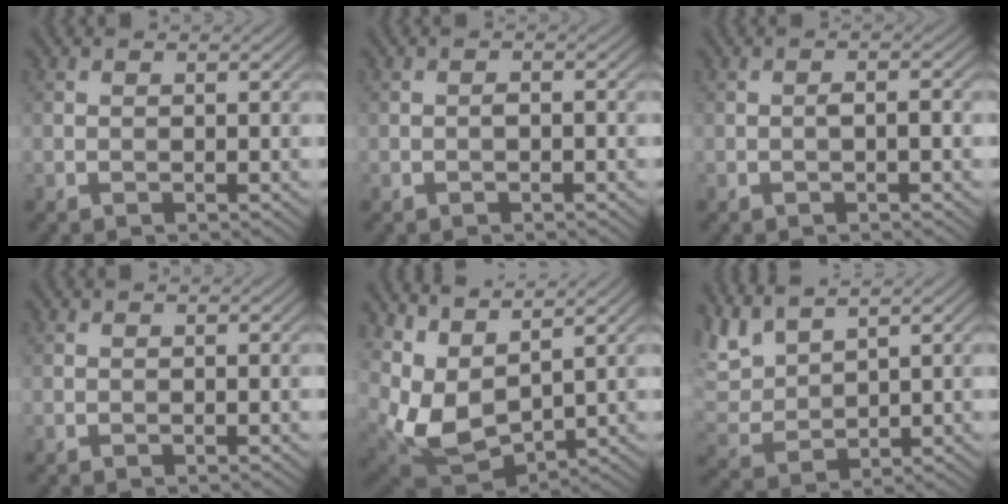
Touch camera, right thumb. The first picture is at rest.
{"total": 0.8, "force": [-0.4, 0.3, 0.7], "torque": [-0.012, 0.004, -0.007]}
{"total": 1.4, "force": [-0.4, 0.4, 1.3], "torque": [-0.022, 0.006, -0.009]}
{"total": 0.0}
{"total": 9.0, "force": [4.0, 4.4, 6.8], "torque": [-0.175, -0.009, 0.091]}
{"total": 6.3, "force": [5.0, 1.8, 3.3], "torque": [-0.096, 0.009, 0.106]}